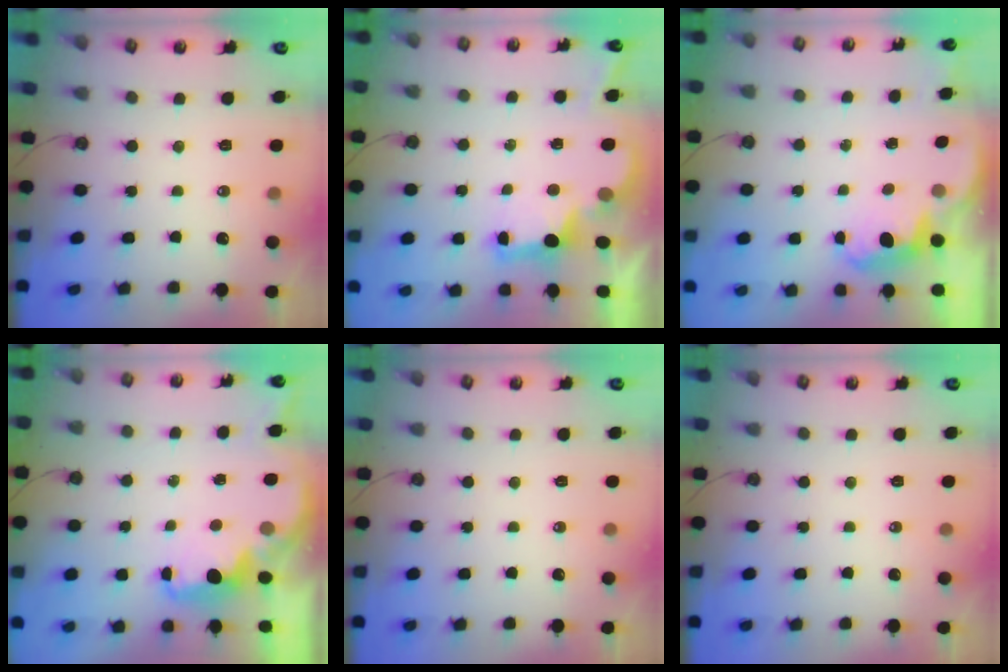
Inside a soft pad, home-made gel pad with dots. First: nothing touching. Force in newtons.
{"total": 2.7, "press": 2.6, "slide": 0.9}
{"total": 2.3, "press": 2.2, "slide": 0.6}
{"total": 2.2, "press": 2.1, "slide": 0.8}
{"total": 0.0}
{"total": 0.0}